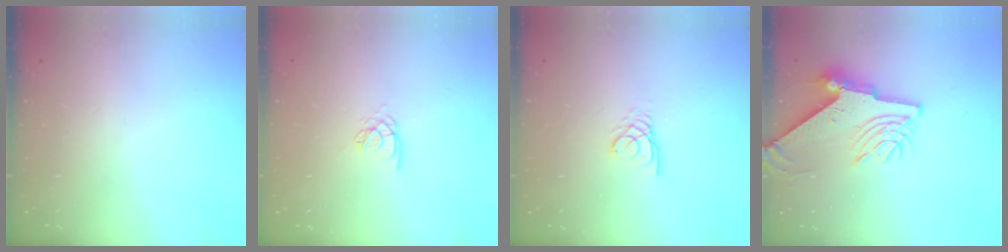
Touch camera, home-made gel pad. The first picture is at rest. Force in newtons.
{"total": 3.4, "press": 3.4, "slide": 0.2}
{"total": 2.7, "press": 2.7, "slide": 0.1}
{"total": 10.8, "press": 10.7, "slide": 1.4}